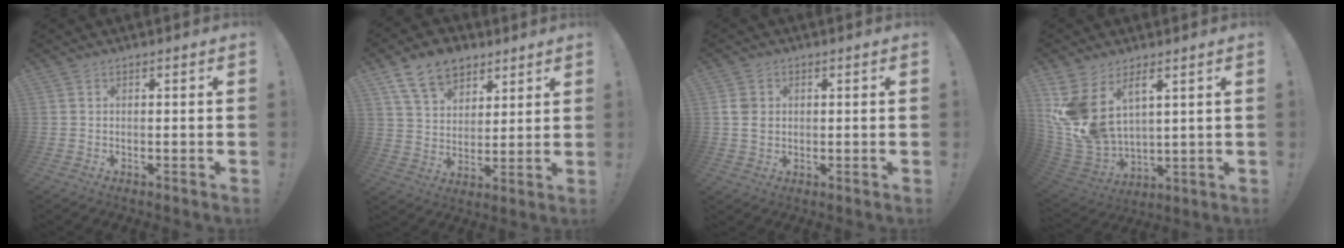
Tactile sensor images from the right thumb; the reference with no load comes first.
{"total": 13.6, "force": [8.2, 9.1, 5.9], "torque": [-0.094, -0.041, 0.156]}
{"total": 4.3, "force": [0.7, 3.8, 2.1], "torque": [-0.019, 0.002, 0.014]}
{"total": 13.7, "force": [6.6, 8.1, 8.8], "torque": [-0.191, -0.053, 0.124]}